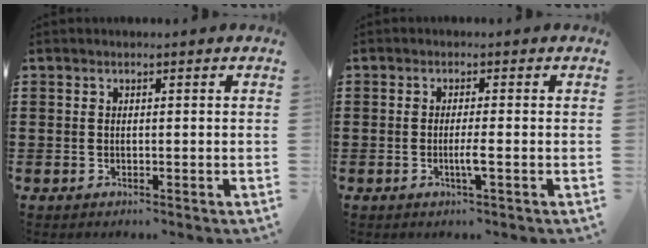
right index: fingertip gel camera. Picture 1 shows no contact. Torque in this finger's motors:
{"motor_torque": [-0.06, 0.10, 0.11, 0.02]}